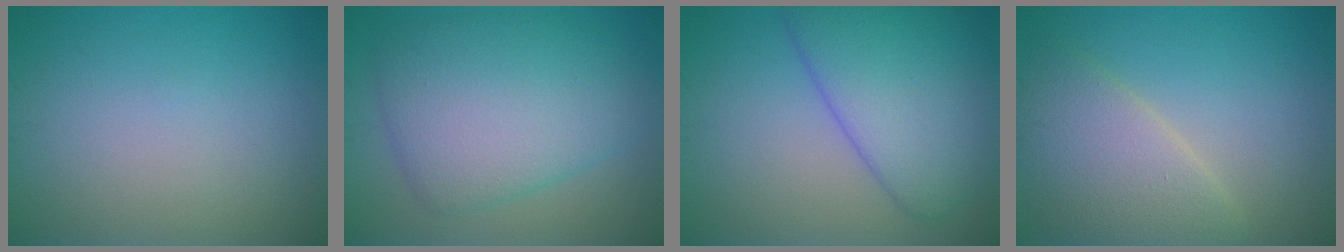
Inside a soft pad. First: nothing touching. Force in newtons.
{"total": 8.0, "press": 8.0, "slide": 0.2}
{"total": 8.0, "press": 8.0, "slide": 0.3}
{"total": 5.4, "press": 5.4, "slide": 0.2}